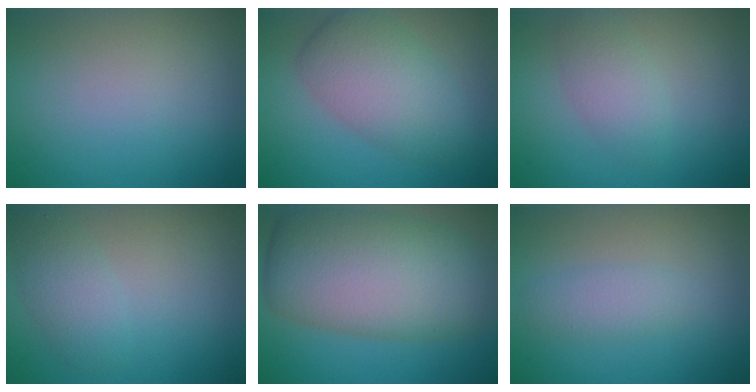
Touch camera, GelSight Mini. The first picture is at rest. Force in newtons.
{"total": 5.8, "press": 5.8, "slide": 0.3}
{"total": 2.4, "press": 2.4, "slide": 0.1}
{"total": 2.6, "press": 2.6, "slide": 0.2}
{"total": 10.1, "press": 10.0, "slide": 0.7}
{"total": 2.0, "press": 2.0, "slide": 0.1}